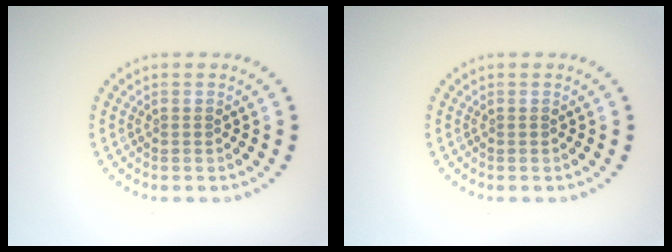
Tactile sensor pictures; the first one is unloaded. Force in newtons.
{"total": 0.0}